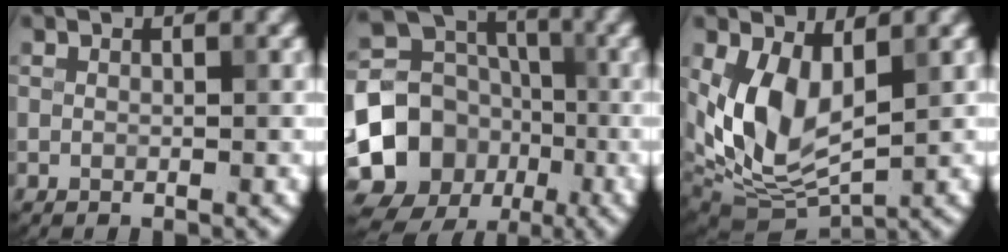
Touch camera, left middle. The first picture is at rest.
{"total": 13.1, "force": [-3.4, 11.6, 4.9], "torque": [-0.105, -0.011, -0.077]}
{"total": 7.0, "force": [1.4, 4.1, 5.5], "torque": [-0.124, -0.019, 0.031]}